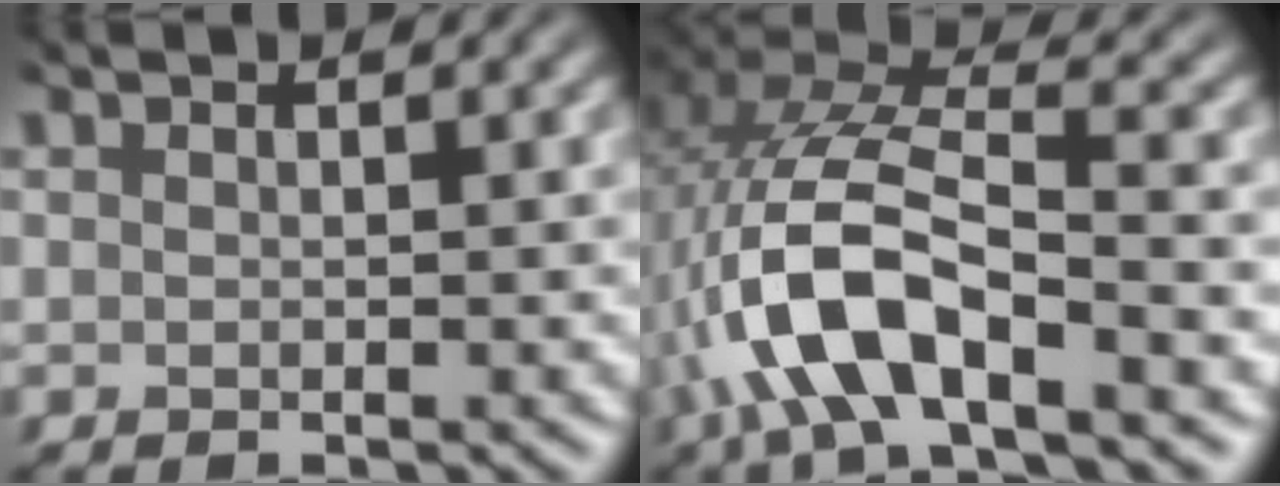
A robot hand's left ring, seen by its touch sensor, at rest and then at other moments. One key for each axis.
{"total": 8.7, "fx": -5.2, "fy": 2.8, "fz": 6.4, "tx": -0.177, "ty": -0.011, "tz": -0.072}